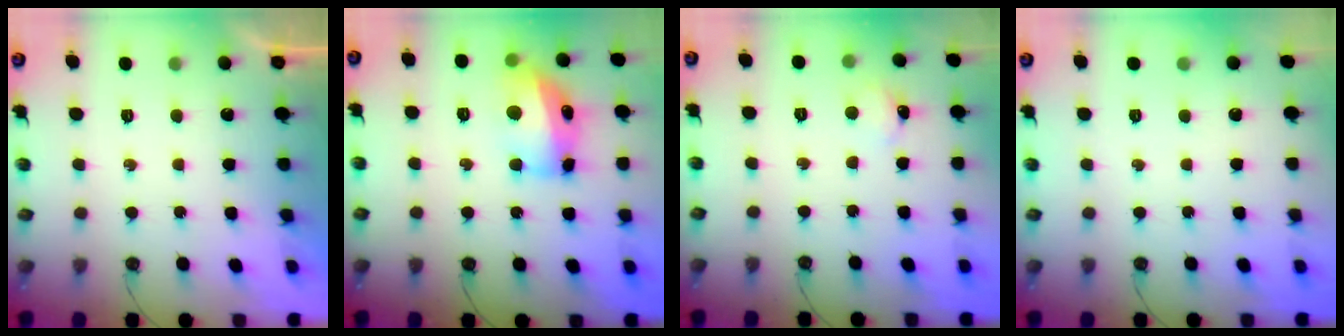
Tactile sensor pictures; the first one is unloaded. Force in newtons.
{"total": 13.1, "press": 13.0, "slide": 1.1}
{"total": 2.2, "press": 2.2, "slide": 0.3}
{"total": 0.0}